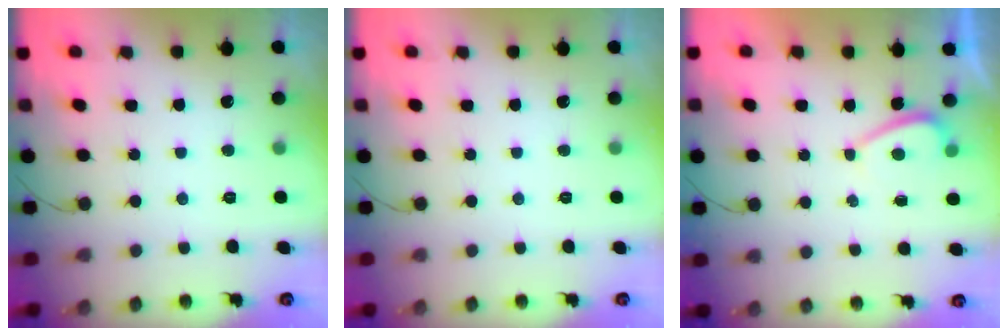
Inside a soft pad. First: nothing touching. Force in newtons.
{"total": 0.0}
{"total": 1.0, "press": 0.9, "slide": 0.5}